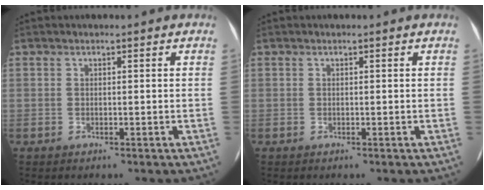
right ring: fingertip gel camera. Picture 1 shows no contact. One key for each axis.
{"total": 0.0}